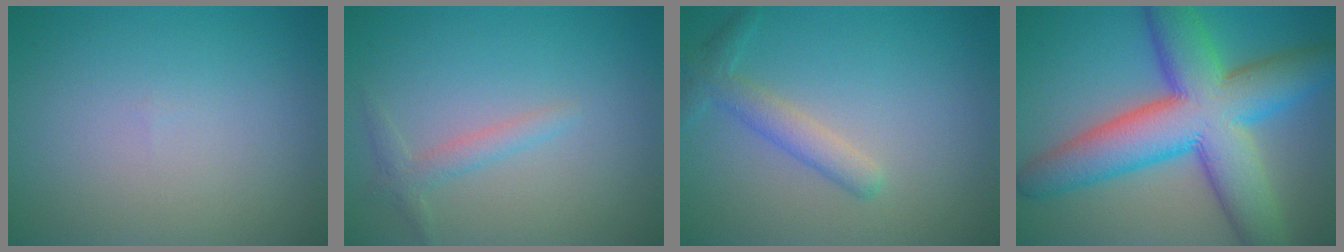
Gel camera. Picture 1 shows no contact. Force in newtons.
{"total": 1.6, "press": 1.6, "slide": 0.1}
{"total": 2.6, "press": 2.5, "slide": 0.1}
{"total": 12.6, "press": 12.6, "slide": 0.3}